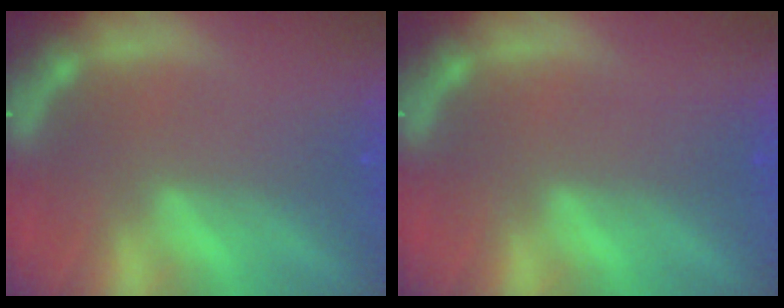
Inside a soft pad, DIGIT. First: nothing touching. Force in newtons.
{"total": 0.0}